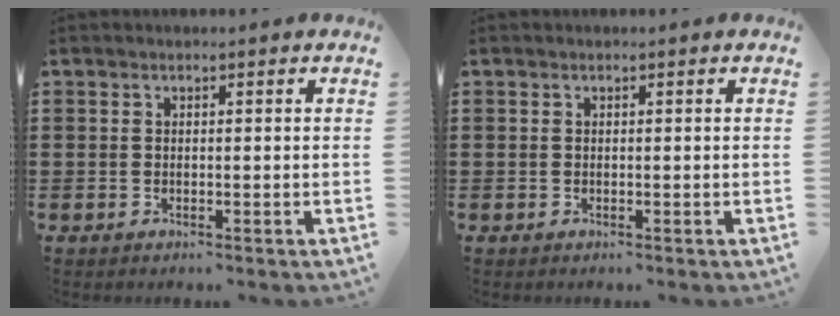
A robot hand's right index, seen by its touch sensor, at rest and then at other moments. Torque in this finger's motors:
{"motor_torque": [0.00, 0.00, 0.00, 0.00]}